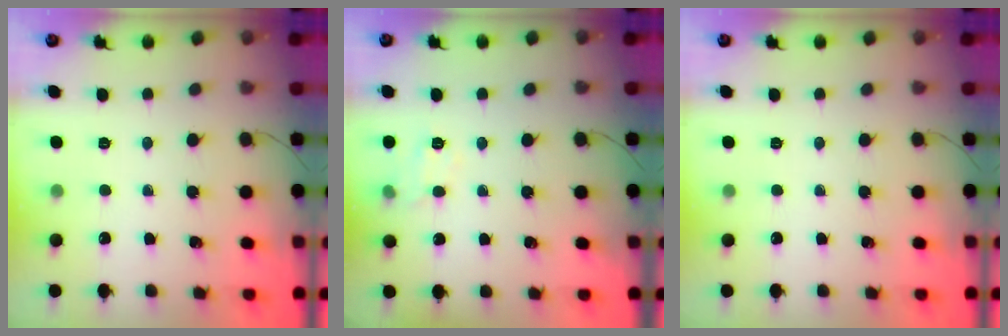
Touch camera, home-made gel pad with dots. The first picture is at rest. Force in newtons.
{"total": 8.1, "press": 8.1, "slide": 0.9}
{"total": 0.0}